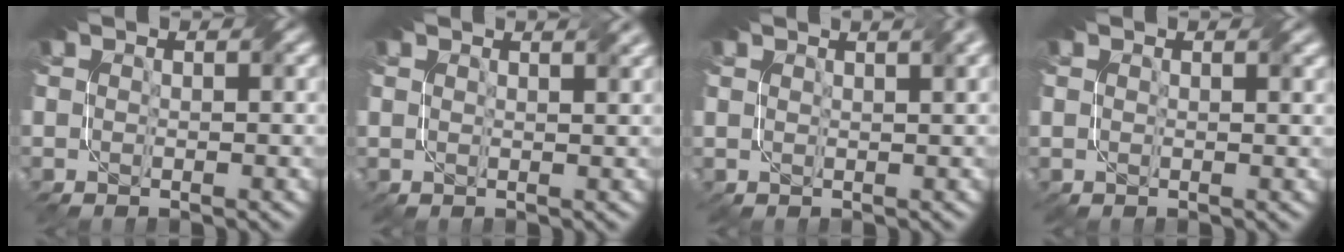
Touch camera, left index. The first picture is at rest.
{"total": 1.8, "force": [1.7, 0.5, 0.5], "torque": [-0.001, -0.001, 0.024]}
{"total": 3.0, "force": [2.1, 1.1, 1.9], "torque": [-0.009, 0.012, 0.019]}
{"total": 0.8, "force": [0.5, 0.5, 0.0], "torque": [0.004, -0.001, 0.010]}